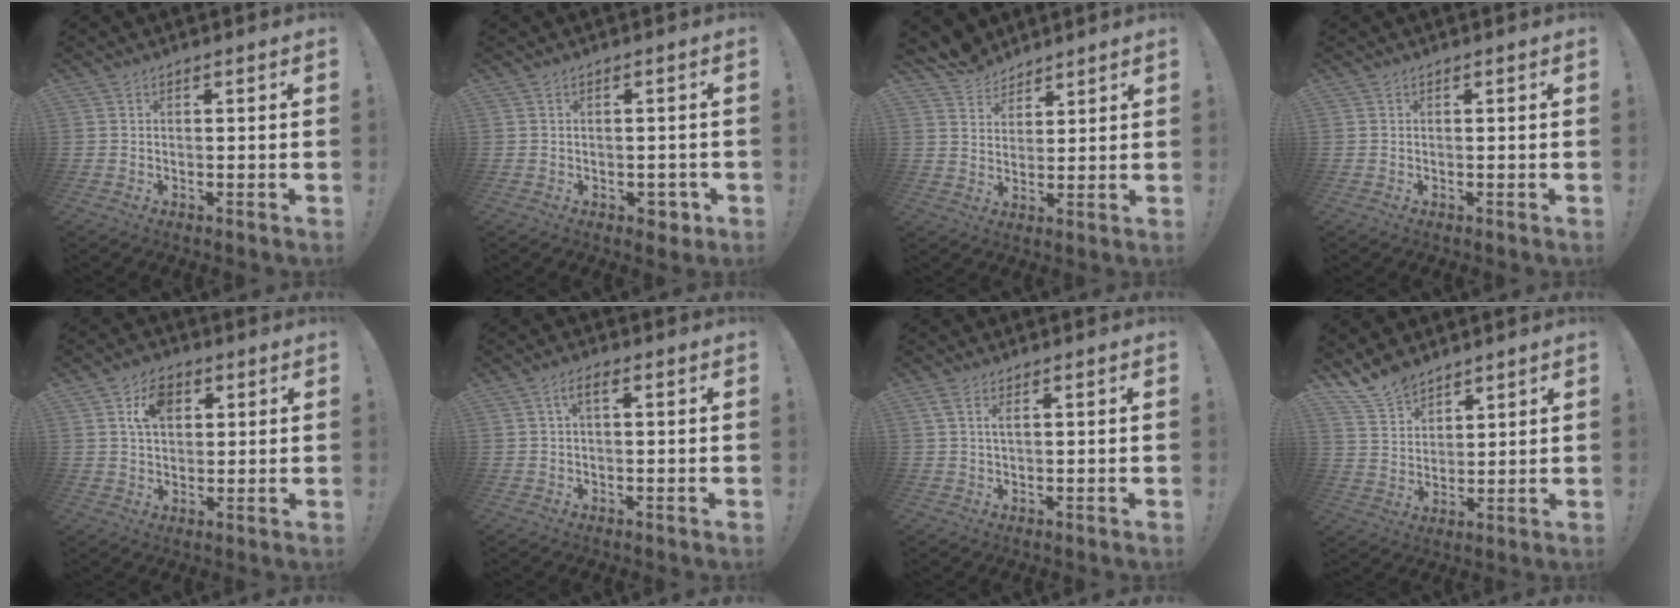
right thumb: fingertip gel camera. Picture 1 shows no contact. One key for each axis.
{"total": 3.6, "fx": -1.2, "fy": 2.6, "fz": 2.3, "tx": -0.018, "ty": 0.008, "tz": -0.019}
{"total": 7.5, "fx": 6.6, "fy": 3.7, "fz": 0.6, "tx": -0.016, "ty": -0.048, "tz": 0.128}
{"total": 0.0}
{"total": 7.9, "fx": 3.4, "fy": 5.1, "fz": 5.0, "tx": -0.076, "ty": 0.000, "tz": 0.061}
{"total": 2.8, "fx": 0.3, "fy": 0.9, "fz": 2.6, "tx": -0.042, "ty": 0.004, "tz": 0.002}
{"total": 2.1, "fx": 0.8, "fy": 0.3, "fz": 1.9, "tx": -0.030, "ty": -0.003, "tz": 0.011}
{"total": 9.4, "fx": 8.0, "fy": 4.4, "fz": 2.0, "tx": -0.039, "ty": -0.058, "tz": 0.157}